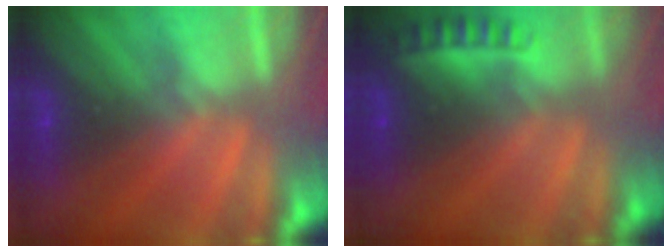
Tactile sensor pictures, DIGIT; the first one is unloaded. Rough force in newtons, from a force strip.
{"total": 2.4}